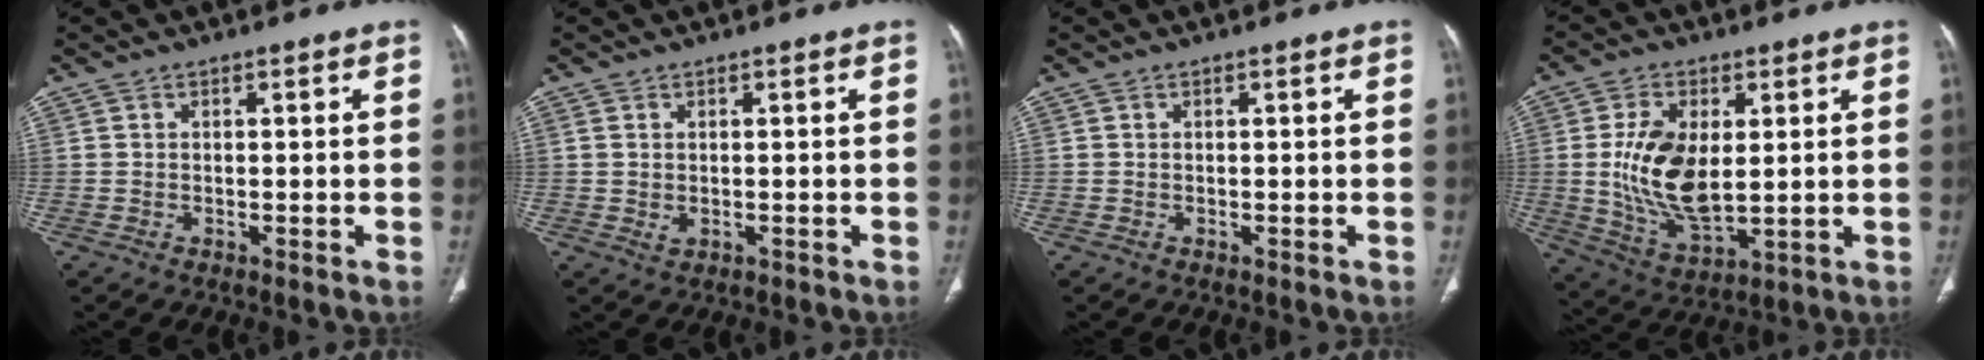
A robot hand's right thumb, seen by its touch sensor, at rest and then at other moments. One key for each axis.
{"total": 1.4, "fx": 0.1, "fy": 1.0, "fz": 0.9, "tx": -0.023, "ty": -0.004, "tz": 0.008}
{"total": 0.0}
{"total": 13.6, "fx": 1.4, "fy": 7.3, "fz": 11.4, "tx": -0.212, "ty": -0.017, "tz": 0.038}